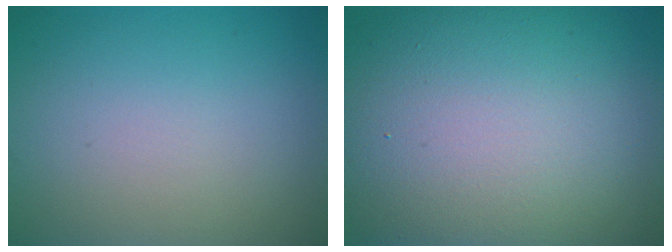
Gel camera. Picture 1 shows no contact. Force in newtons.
{"total": 17.1, "press": 17.1, "slide": 0.8}